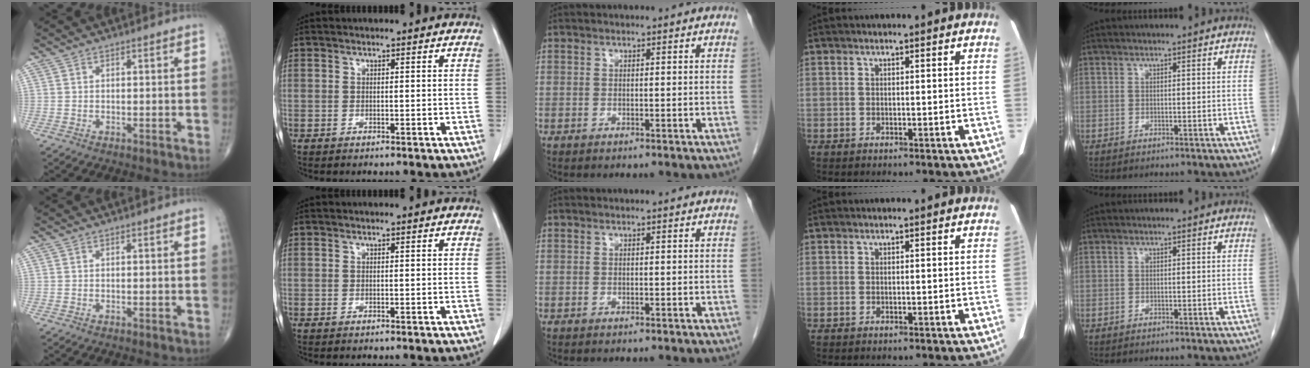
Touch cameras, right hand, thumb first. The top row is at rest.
{}